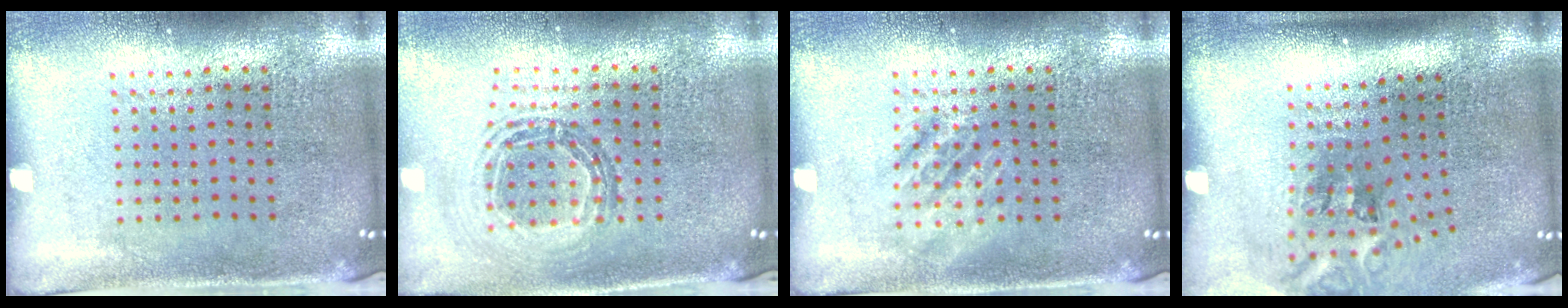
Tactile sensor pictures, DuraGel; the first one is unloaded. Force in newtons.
{"total": 0.9, "press": 0.9, "slide": 0.1}
{"total": 1.8, "press": 1.8, "slide": 0.3}
{"total": 2.1, "press": 1.3, "slide": 1.6}